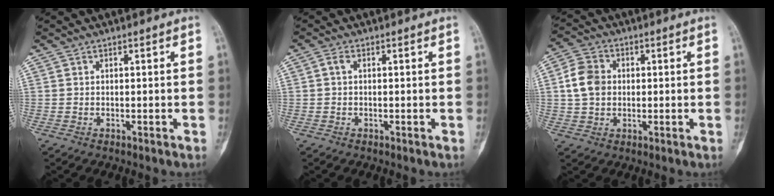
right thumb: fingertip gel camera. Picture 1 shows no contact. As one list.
[{"total": 1.1, "force": [0.1, 0.6, 0.9], "torque": [-0.017, 0.002, -0.003]}, {"total": 7.5, "force": [0.7, 6.0, 4.4], "torque": [-0.073, 0.008, 0.009]}]